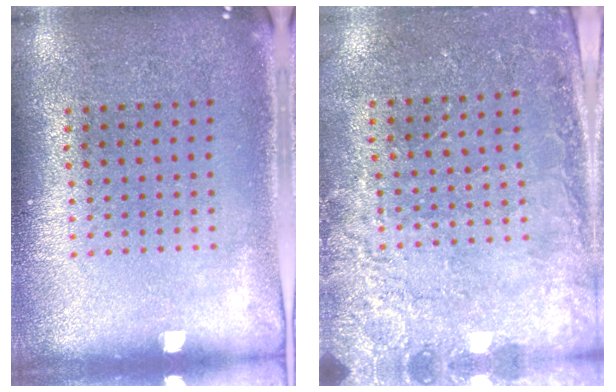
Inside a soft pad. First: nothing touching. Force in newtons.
{"total": 2.4, "press": 2.4, "slide": 0.6}